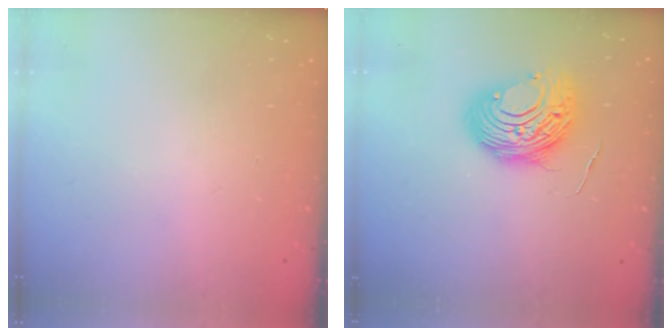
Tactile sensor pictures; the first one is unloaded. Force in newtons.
{"total": 12.0, "press": 12.0, "slide": 0.9}